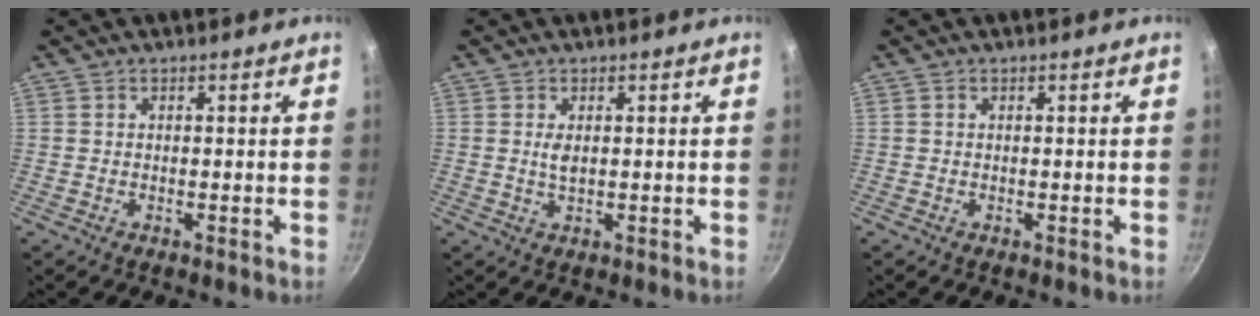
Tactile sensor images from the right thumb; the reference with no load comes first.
{"total": 2.0, "force": [0.4, 1.0, 1.7], "torque": [-0.031, -0.004, 0.009]}
{"total": 0.0}